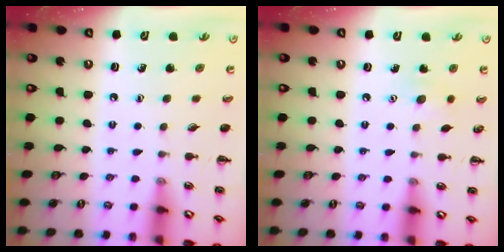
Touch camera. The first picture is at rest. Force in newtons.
{"total": 4.4, "press": 4.3, "slide": 0.9}